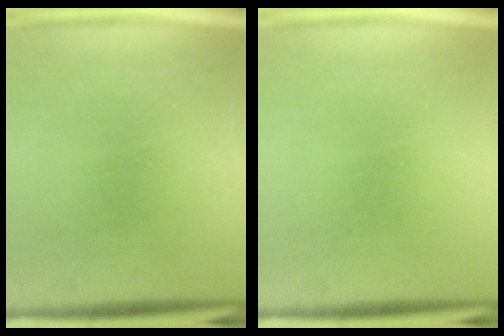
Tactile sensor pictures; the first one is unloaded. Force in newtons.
{"total": 0.0}